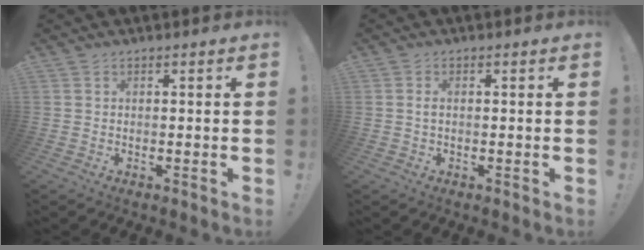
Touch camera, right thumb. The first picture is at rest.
{"total": 1.3, "force": [0.1, 0.5, 1.2], "torque": [-0.024, 0.003, 0.002]}